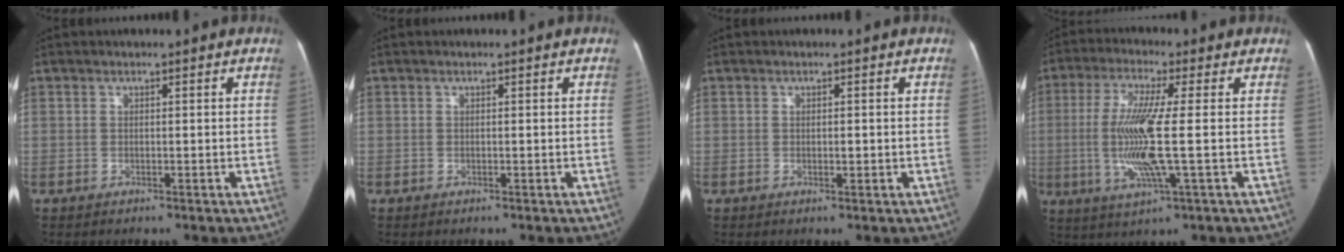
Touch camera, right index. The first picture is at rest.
{"total": 0.0}
{"total": 1.3, "force": [-0.1, 0.7, 1.1], "torque": [-0.018, 0.000, -0.001]}
{"total": 11.2, "force": [-1.0, 0.4, 11.2], "torque": [-0.236, -0.008, -0.024]}